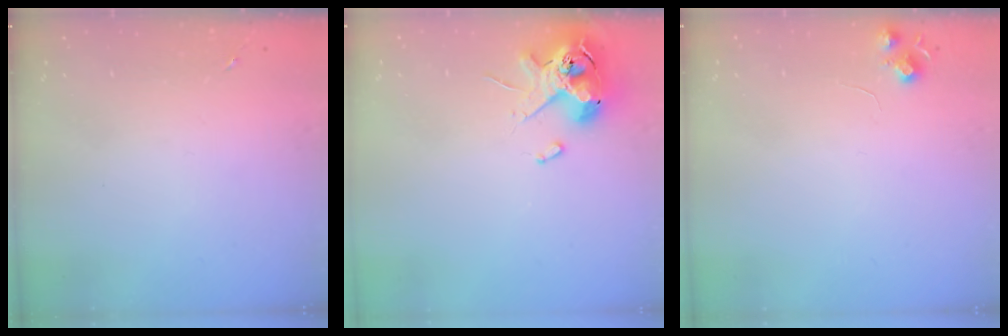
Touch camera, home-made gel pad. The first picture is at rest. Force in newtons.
{"total": 12.1, "press": 11.9, "slide": 1.9}
{"total": 6.5, "press": 6.5, "slide": 0.8}